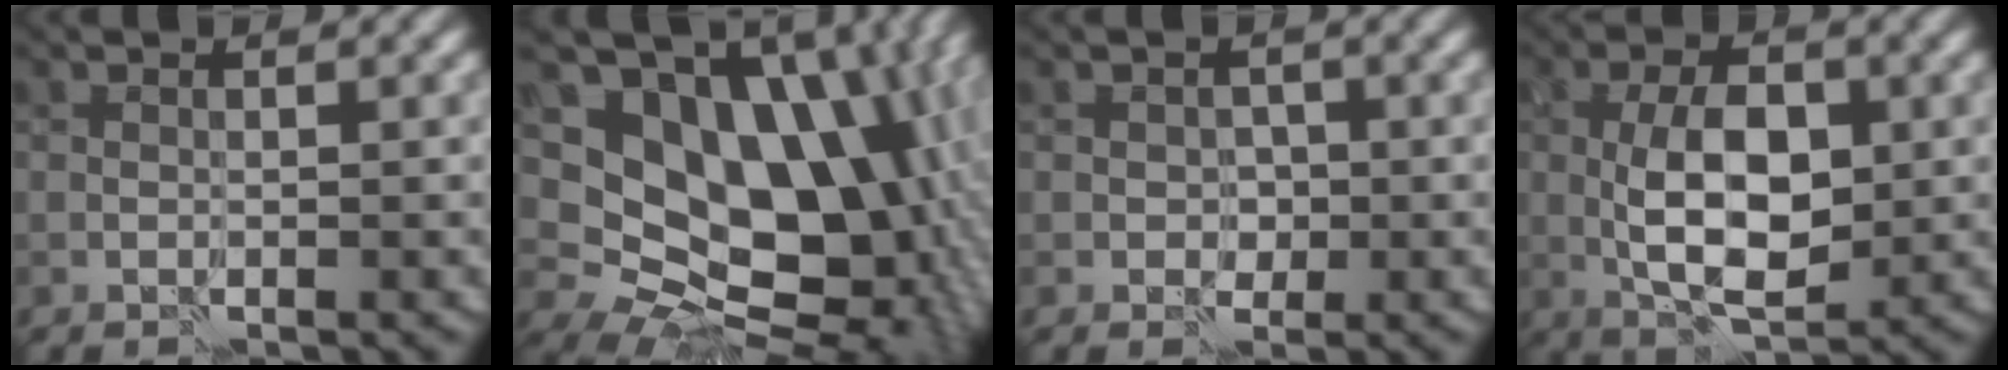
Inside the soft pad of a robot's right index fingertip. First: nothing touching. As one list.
[{"total": 16.0, "force": [3.0, 11.3, 10.8], "torque": [-0.135, 0.000, 0.059]}, {"total": 1.2, "force": [0.0, 1.1, 0.4], "torque": [-0.003, -0.002, -0.001]}, {"total": 7.1, "force": [-0.2, 3.5, 6.2], "torque": [-0.114, 0.001, -0.005]}]